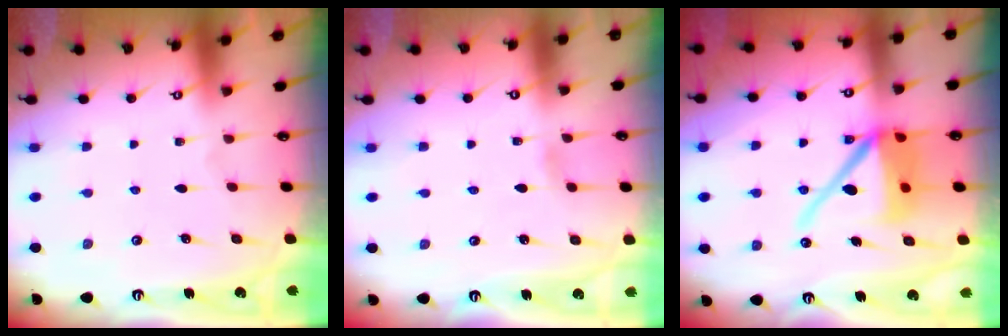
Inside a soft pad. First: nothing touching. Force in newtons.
{"total": 1.9, "press": 1.9, "slide": 0.2}
{"total": 13.7, "press": 13.6, "slide": 1.7}